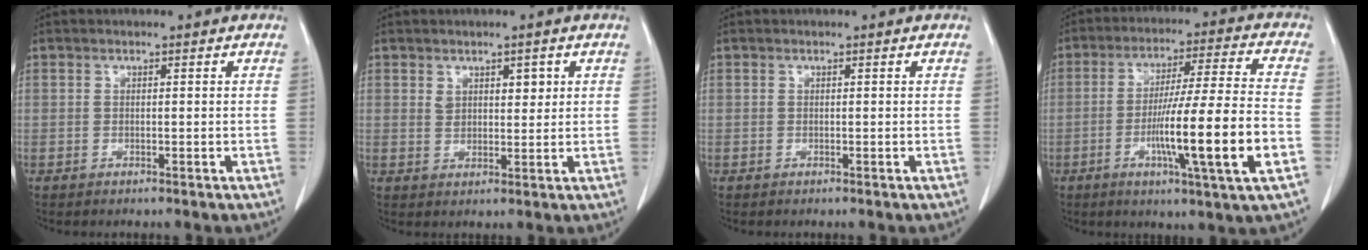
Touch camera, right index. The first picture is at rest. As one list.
[{"total": 3.4, "force": [1.5, 1.9, 2.3], "torque": [-0.036, 0.003, 0.029]}, {"total": 0.0}, {"total": 16.1, "force": [-4.5, -0.6, 15.5], "torque": [-0.269, -0.011, -0.076]}]